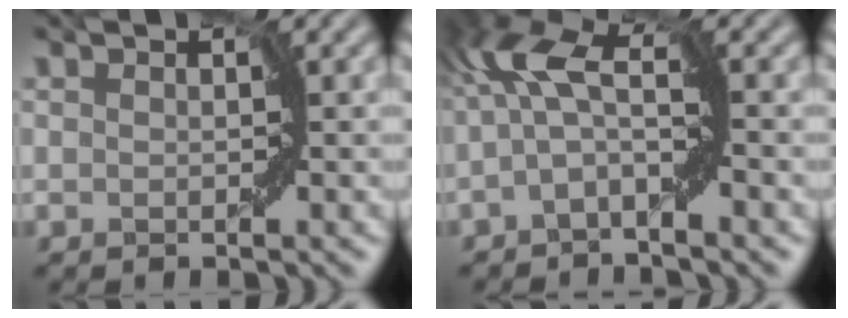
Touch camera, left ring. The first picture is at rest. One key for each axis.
{"total": 5.6, "fx": -0.3, "fy": 1.8, "fz": 5.3, "tx": -0.113, "ty": 0.028, "tz": -0.026}